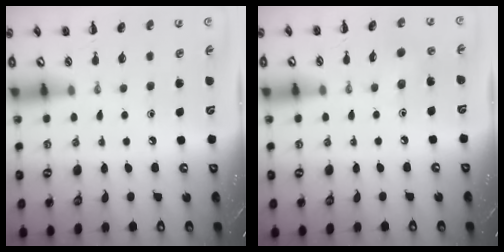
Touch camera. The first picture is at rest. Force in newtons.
{"total": 2.4, "press": 2.2, "slide": 0.9}